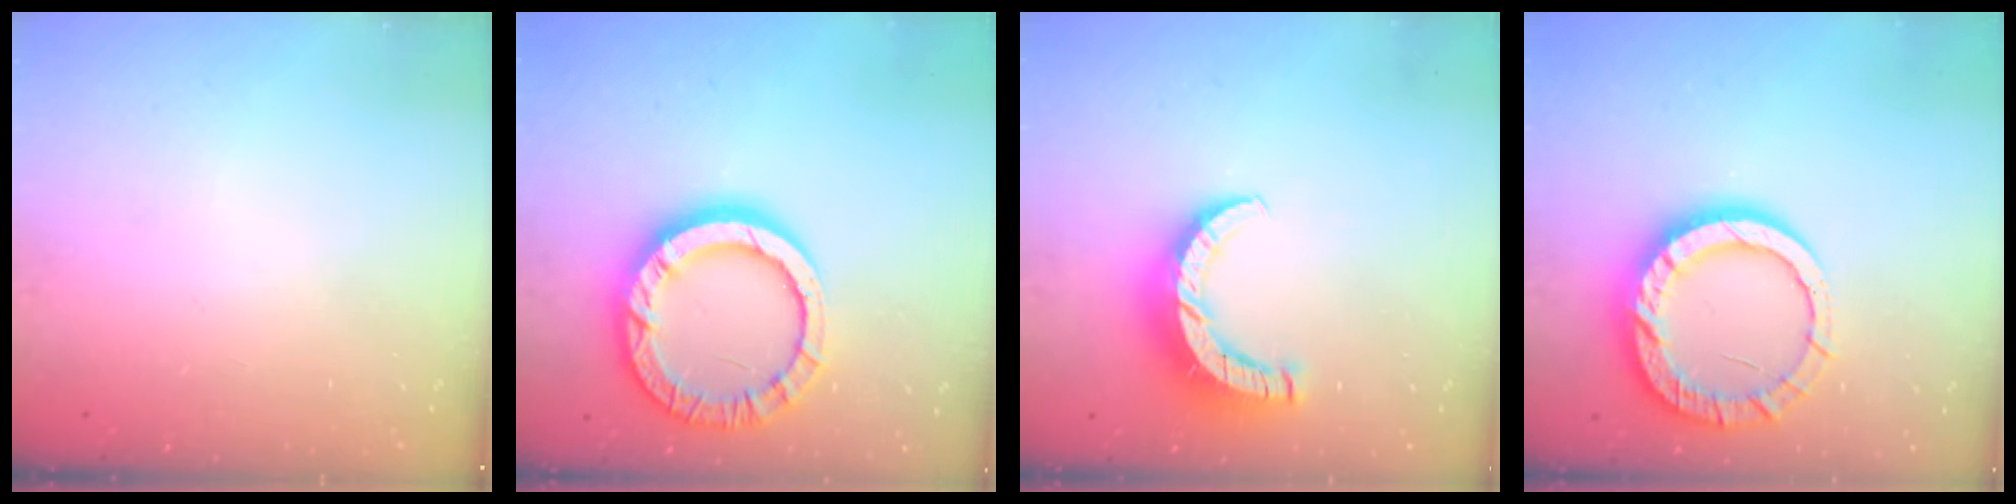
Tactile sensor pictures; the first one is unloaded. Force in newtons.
{"total": 16.9, "press": 16.8, "slide": 1.4}
{"total": 9.4, "press": 9.4, "slide": 0.8}
{"total": 15.1, "press": 15.0, "slide": 1.1}